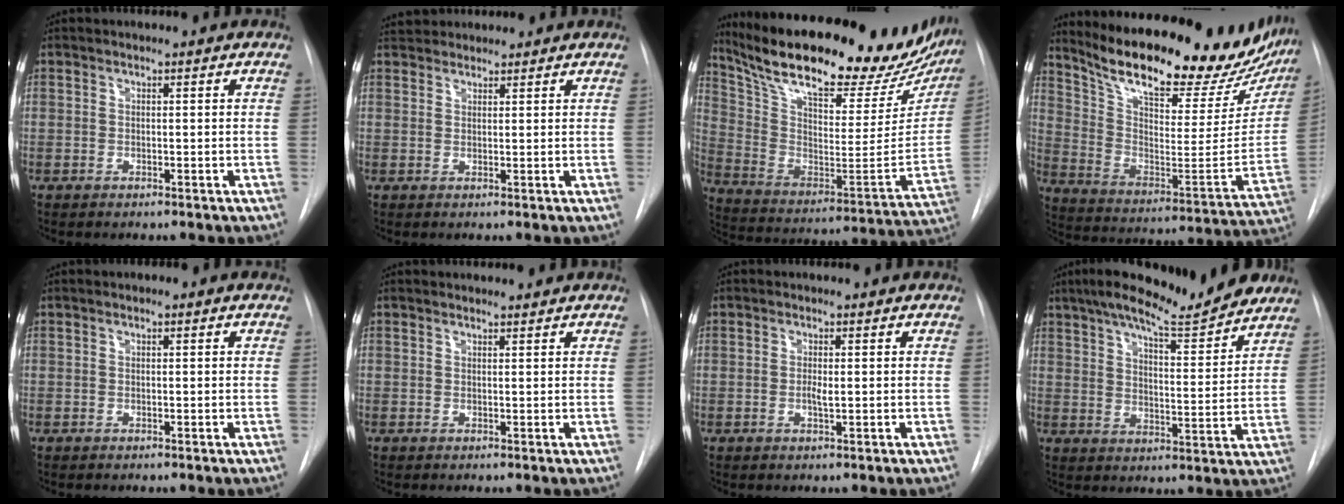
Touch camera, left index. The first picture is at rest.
{"total": 4.1, "force": [3.9, 1.3, 0.5], "torque": [-0.010, 0.032, 0.068]}
{"total": 34.0, "force": [27.4, 9.5, 17.8], "torque": [-0.298, -0.034, 0.386]}
{"total": 30.5, "force": [25.2, 7.8, 15.2], "torque": [-0.242, -0.054, 0.348]}
{"total": 0.8, "force": [0.3, 0.3, 0.7], "torque": [-0.013, 0.001, 0.002]}
{"total": 2.2, "force": [2.2, 0.2, 0.3], "torque": [-0.008, 0.007, 0.028]}
{"total": 1.4, "force": [-0.1, 0.4, 1.3], "torque": [-0.028, -0.003, 0.000]}
{"total": 17.7, "force": [15.0, 2.4, 9.2], "torque": [-0.147, -0.003, 0.215]}